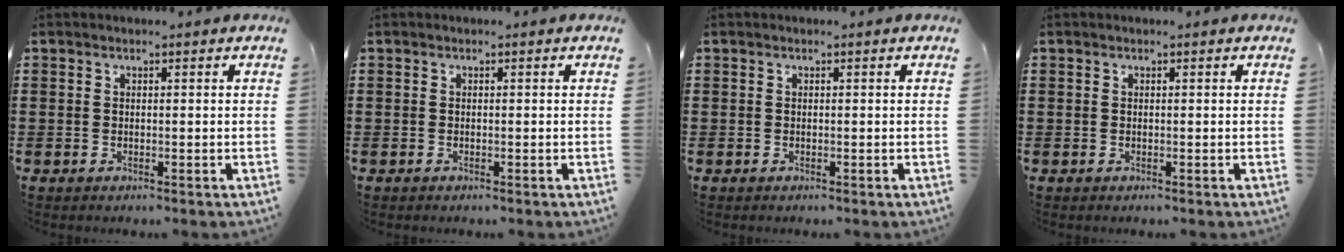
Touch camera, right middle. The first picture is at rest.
{"total": 0.0}
{"total": 0.0}
{"total": 0.0}